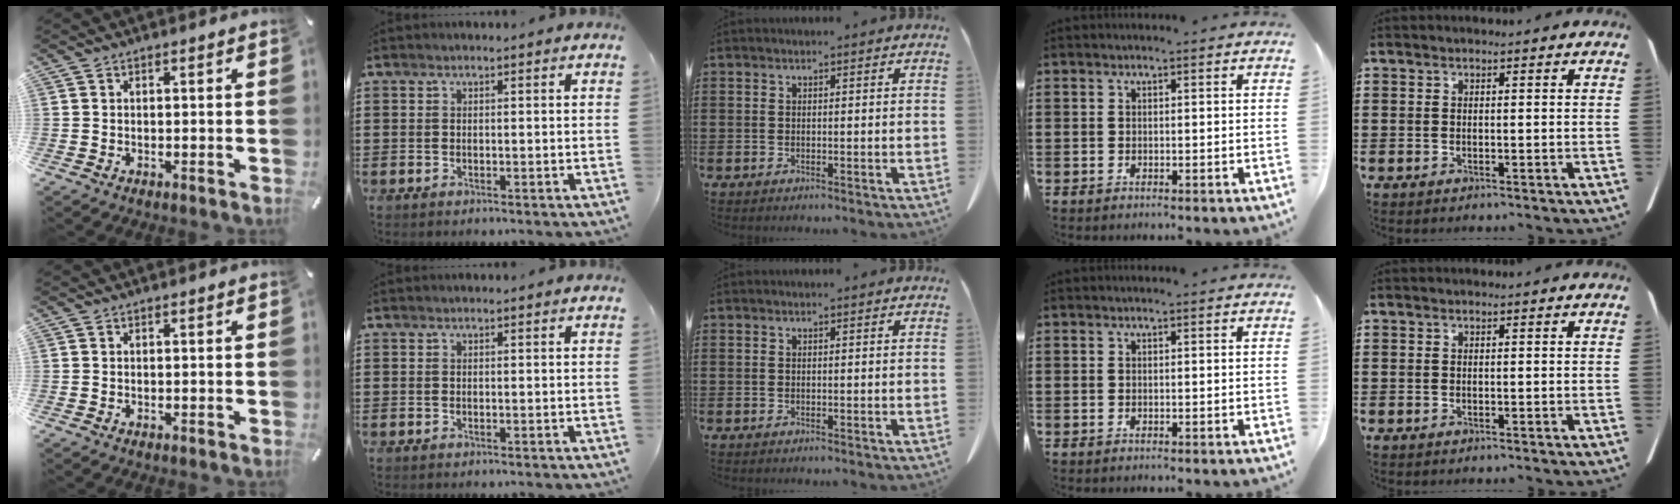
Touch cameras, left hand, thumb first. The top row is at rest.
{}